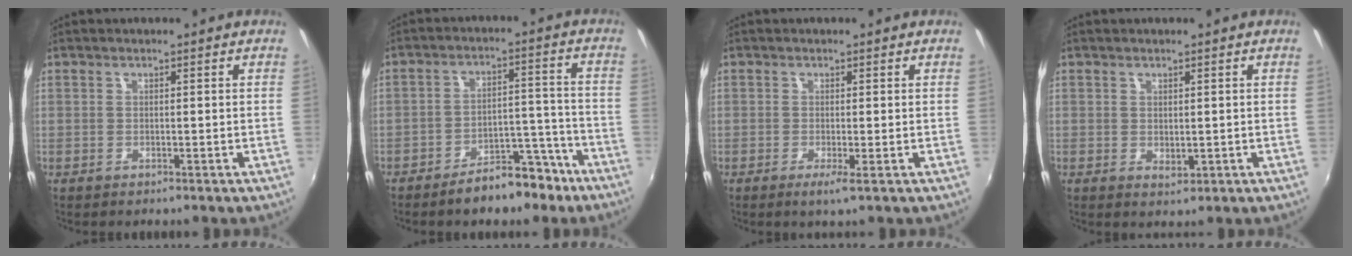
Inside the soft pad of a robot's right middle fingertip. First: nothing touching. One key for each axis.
{"total": 9.9, "fx": -7.6, "fy": 4.3, "fz": 4.7, "tx": -0.073, "ty": 0.035, "tz": -0.096}
{"total": 1.7, "fx": -0.6, "fy": -0.2, "fz": 1.6, "tx": -0.034, "ty": -0.008, "tz": -0.012}
{"total": 1.4, "fx": 0.2, "fy": 1.0, "fz": 1.0, "tx": -0.015, "ty": -0.002, "tz": 0.006}